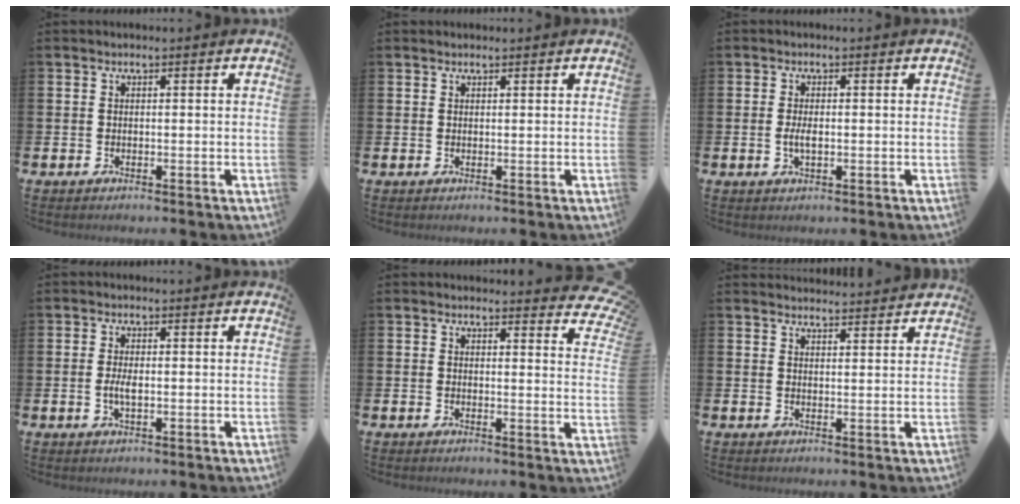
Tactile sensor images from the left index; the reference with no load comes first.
{"total": 0.7, "force": [0.6, 0.2, 0.1], "torque": [0.009, -0.003, 0.009]}
{"total": 2.1, "force": [-0.2, 0.9, 1.9], "torque": [-0.033, 0.001, -0.005]}
{"total": 2.2, "force": [-0.2, 0.8, 2.0], "torque": [-0.035, -0.001, -0.006]}
{"total": 2.8, "force": [2.6, 0.8, 0.4], "torque": [0.012, -0.022, 0.039]}
{"total": 2.9, "force": [2.9, 0.2, -0.1], "torque": [0.001, -0.017, 0.051]}